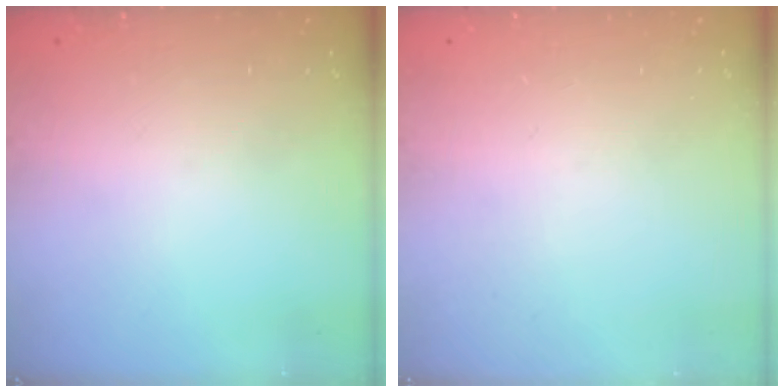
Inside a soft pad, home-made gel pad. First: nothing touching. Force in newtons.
{"total": 0.0}